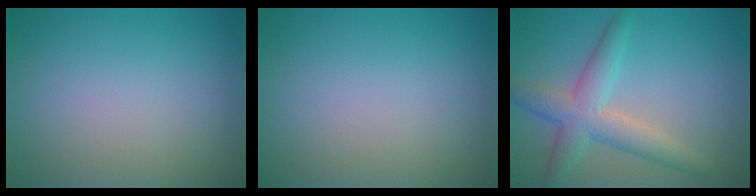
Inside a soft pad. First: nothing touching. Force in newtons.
{"total": 0.0}
{"total": 4.5, "press": 4.5, "slide": 0.0}